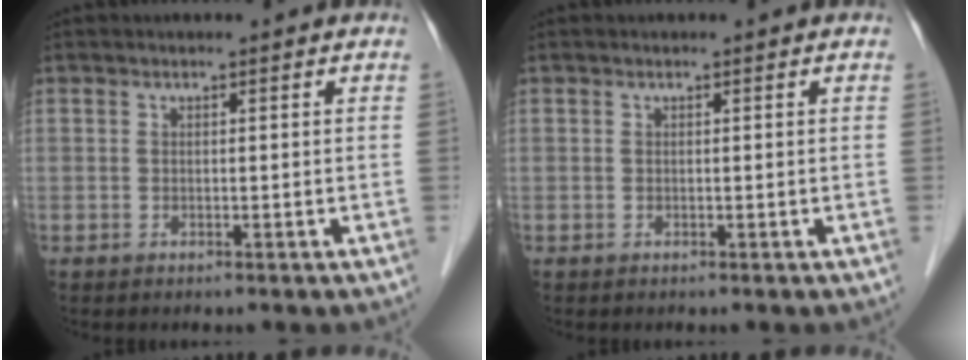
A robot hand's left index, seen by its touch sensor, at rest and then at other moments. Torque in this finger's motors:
{"motor_torque": [-0.01, 0.01, 0.01, 0.00]}